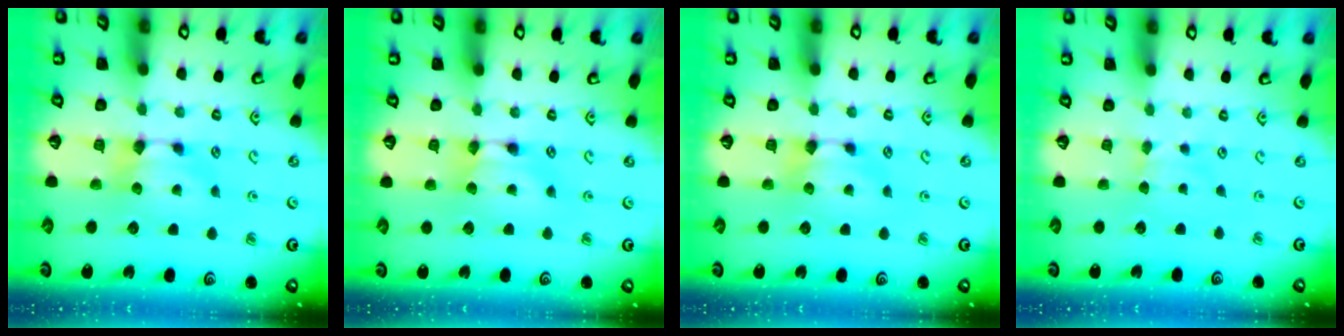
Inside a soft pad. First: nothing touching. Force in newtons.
{"total": 1.5, "press": 1.5, "slide": 0.2}
{"total": 0.0}
{"total": 2.7, "press": 2.6, "slide": 0.4}